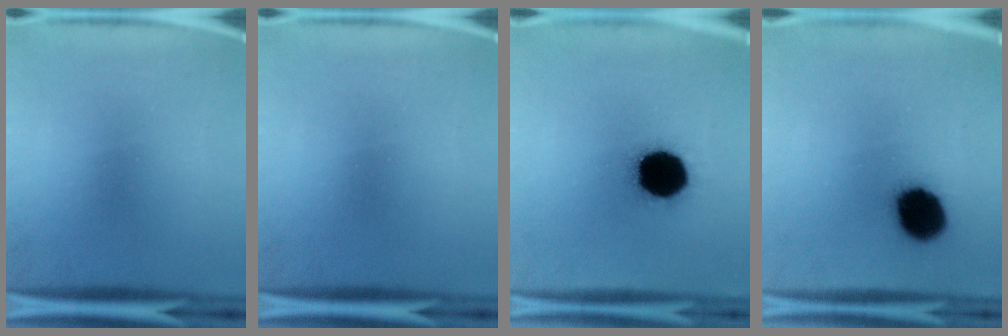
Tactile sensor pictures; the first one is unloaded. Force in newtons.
{"total": 0.0}
{"total": 19.8}
{"total": 14.0}